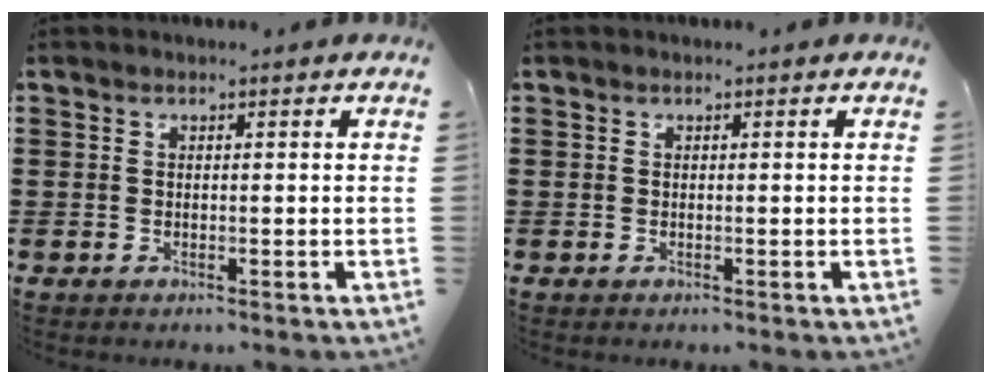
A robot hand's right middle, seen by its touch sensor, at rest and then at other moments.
{"total": 0.0}